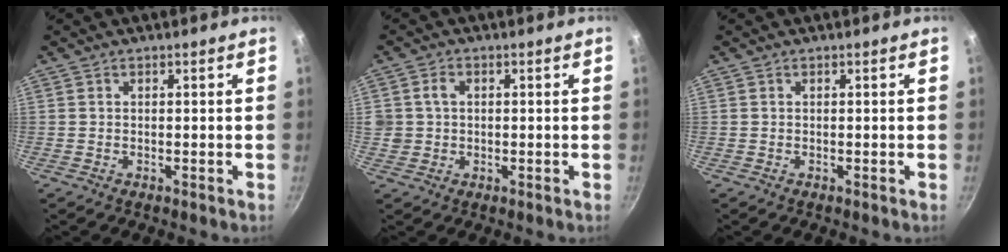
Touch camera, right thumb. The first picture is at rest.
{"total": 3.3, "force": [0.5, 2.9, 1.6], "torque": [-0.014, 0.009, 0.010]}
{"total": 0.0}